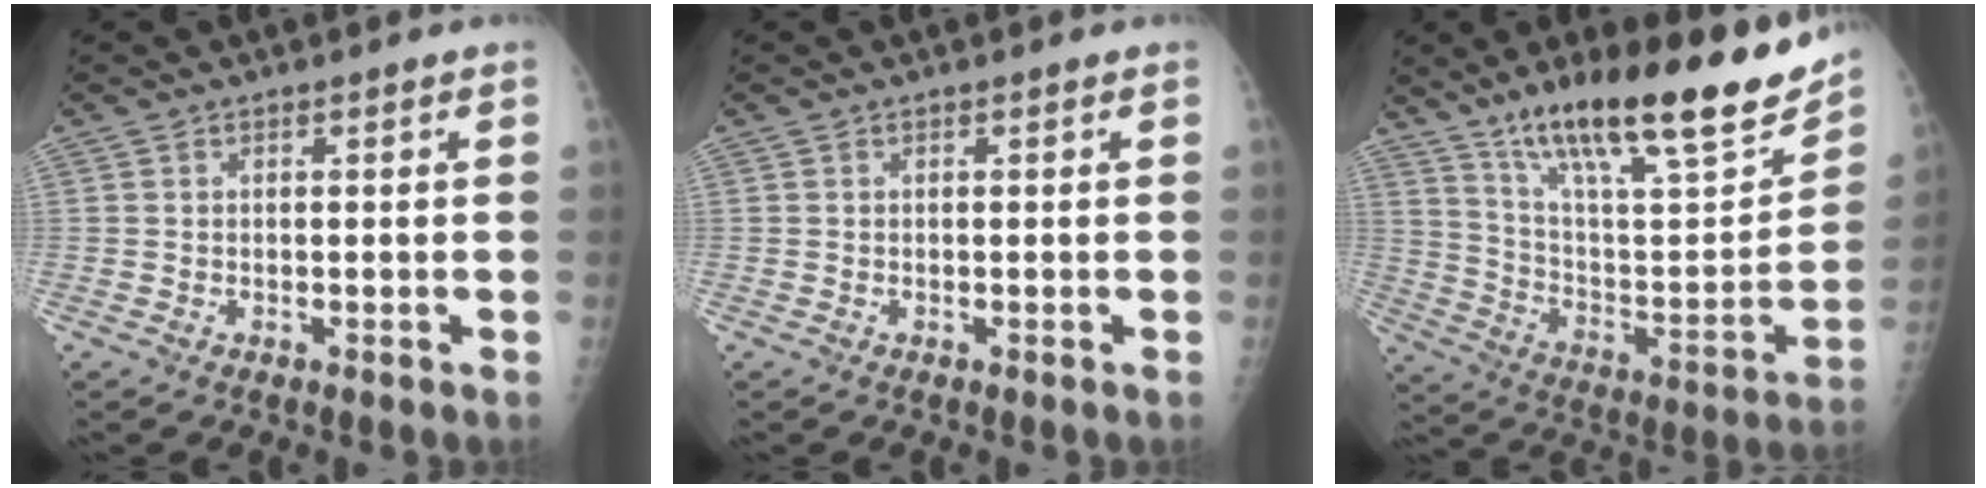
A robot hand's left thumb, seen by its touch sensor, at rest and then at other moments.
{"total": 0.0}
{"total": 27.3, "force": [18.6, 6.8, 18.8], "torque": [-0.267, -0.061, 0.308]}